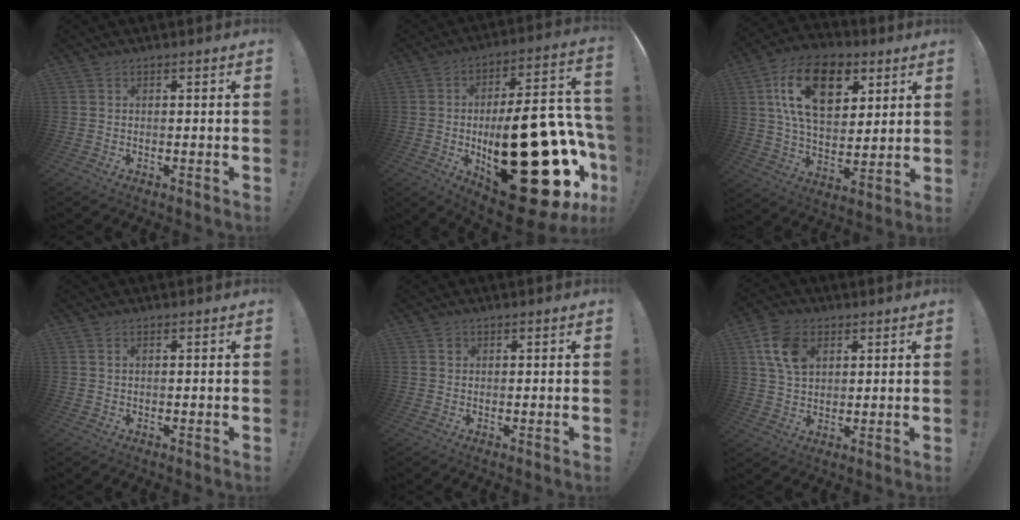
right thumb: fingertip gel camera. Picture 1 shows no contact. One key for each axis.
{"total": 38.5, "fx": -8.2, "fy": 17.2, "fz": 33.5, "tx": -0.472, "ty": 0.022, "tz": -0.084}
{"total": 21.3, "fx": 8.8, "fy": 13.2, "fz": 14.2, "tx": -0.237, "ty": -0.029, "tz": 0.154}
{"total": 0.8, "fx": 0.4, "fy": 0.3, "fz": 0.6, "tx": -0.012, "ty": 0.001, "tz": 0.007}
{"total": 1.0, "fx": 0.5, "fy": 0.9, "fz": 0.1, "tx": 0.001, "ty": 0.001, "tz": 0.008}
{"total": 11.4, "fx": 4.4, "fy": 7.9, "fz": 7.0, "tx": -0.117, "ty": -0.001, "tz": 0.086}